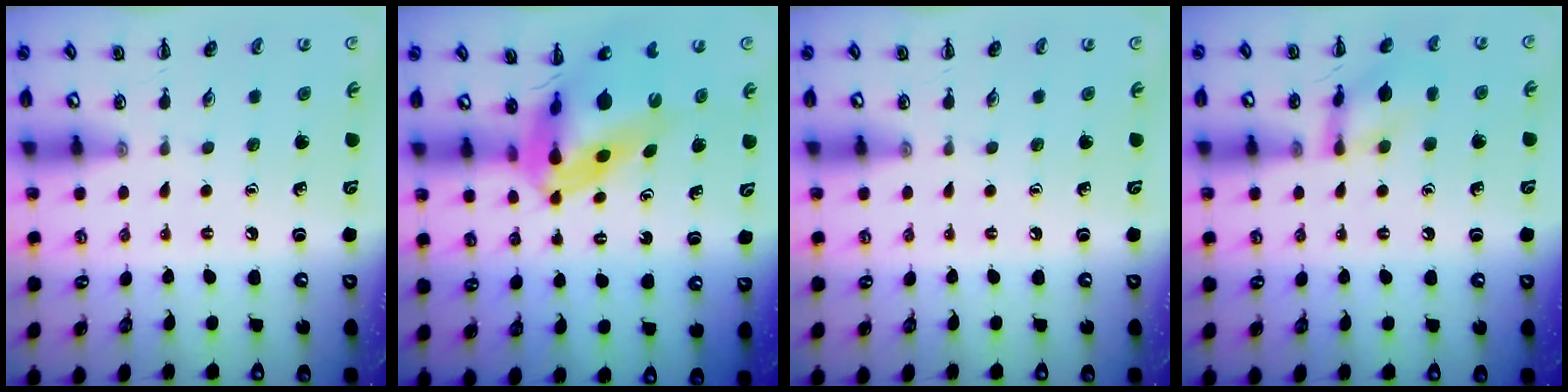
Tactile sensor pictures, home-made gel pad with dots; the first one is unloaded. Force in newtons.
{"total": 7.8, "press": 7.4, "slide": 2.4}
{"total": 0.0}
{"total": 10.8, "press": 10.8, "slide": 0.3}